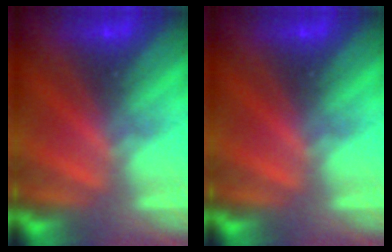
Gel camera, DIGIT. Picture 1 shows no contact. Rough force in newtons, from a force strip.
{"total": 0.0}